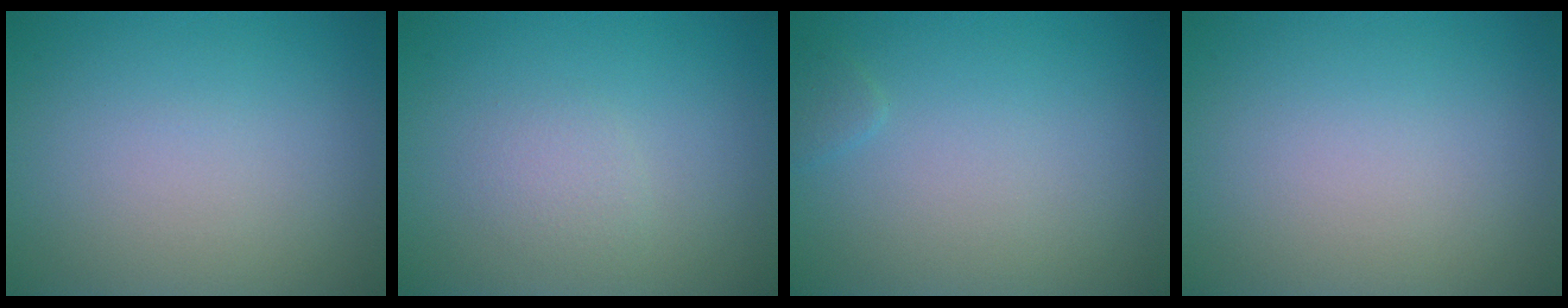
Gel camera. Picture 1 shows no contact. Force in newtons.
{"total": 1.3, "press": 1.3, "slide": 0.2}
{"total": 0.7, "press": 0.7, "slide": 0.0}
{"total": 0.0}